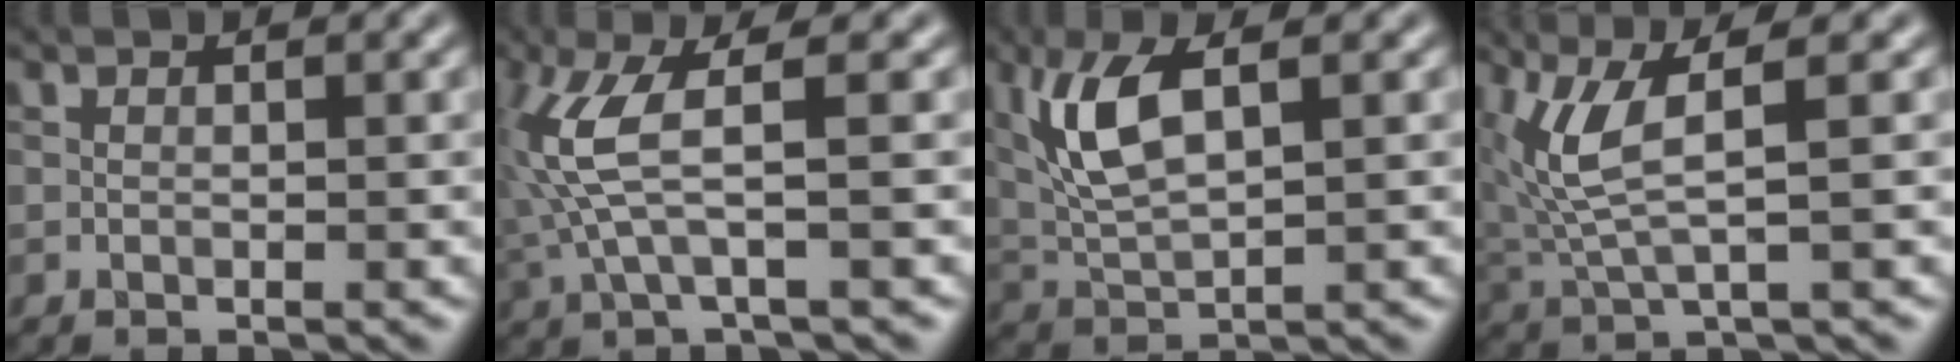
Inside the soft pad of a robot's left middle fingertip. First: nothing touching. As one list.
[{"total": 5.2, "force": [0.6, 1.0, 5.1], "torque": [-0.137, 0.007, 0.012]}, {"total": 5.4, "force": [2.0, 1.9, 4.7], "torque": [-0.107, 0.004, 0.042]}, {"total": 4.4, "force": [1.4, 0.9, 4.1], "torque": [-0.111, -0.005, 0.033]}]